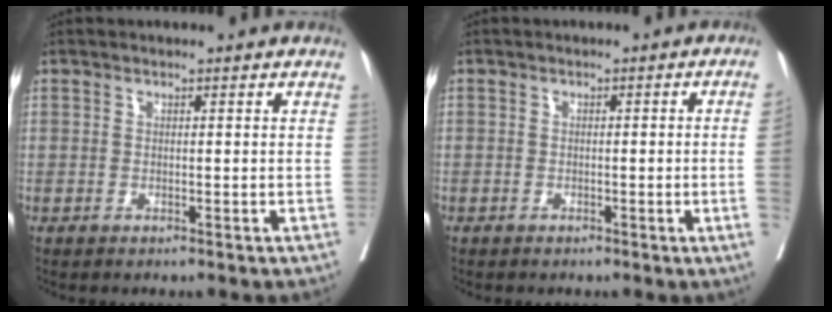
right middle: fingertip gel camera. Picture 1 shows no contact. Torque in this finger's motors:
{"motor_torque": [0.23, -0.21, -0.35, -0.21]}